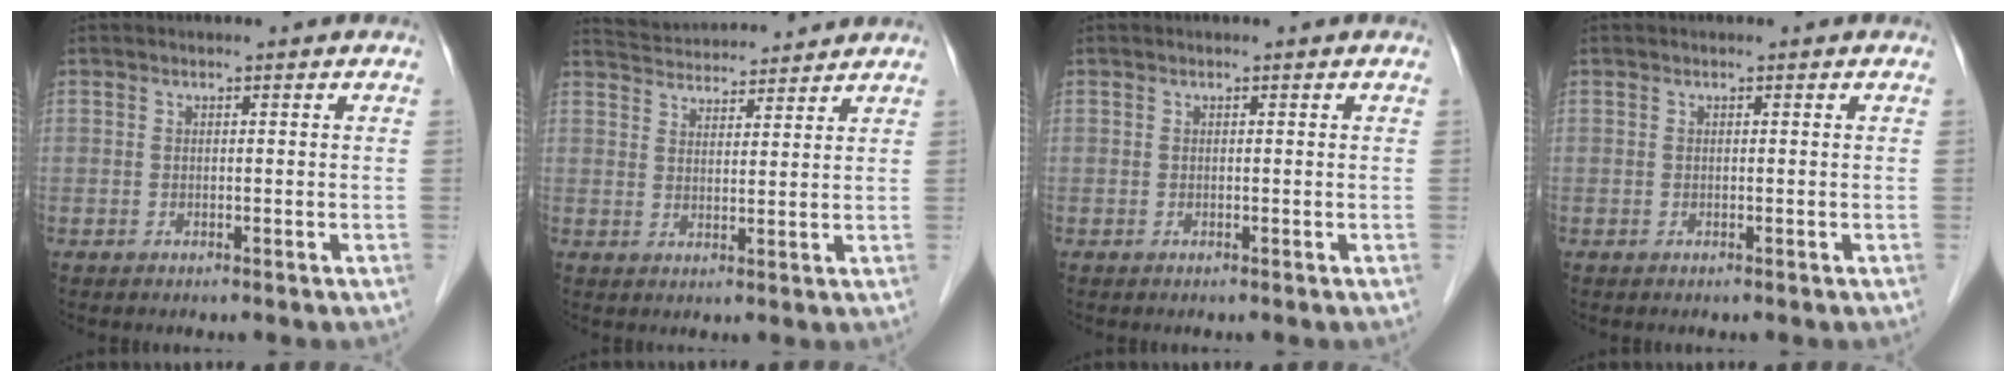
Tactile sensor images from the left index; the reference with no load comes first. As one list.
[{"total": 10.7, "force": [10.3, 1.6, 2.3], "torque": [-0.038, 0.026, 0.158]}, {"total": 0.0}, {"total": 0.0}]